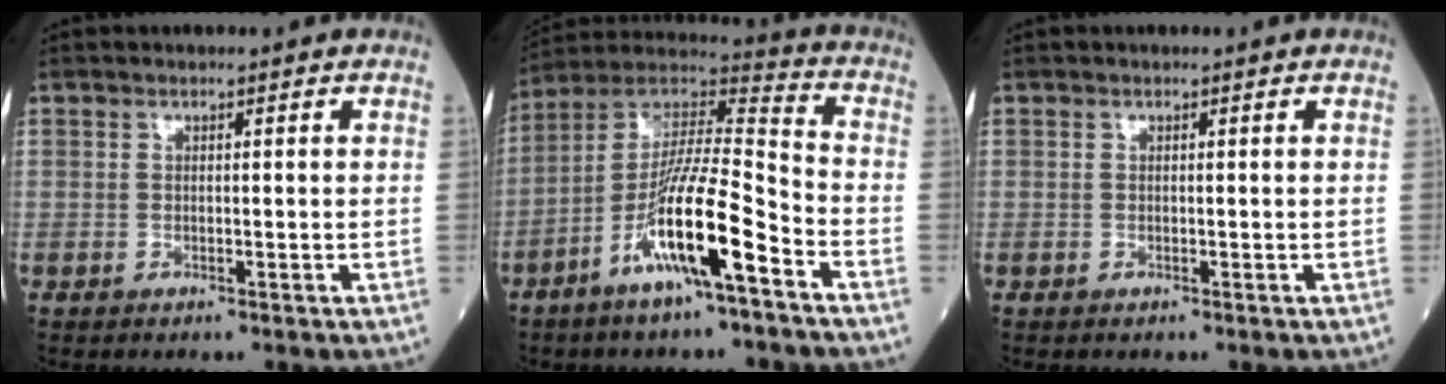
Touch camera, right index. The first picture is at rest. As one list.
[{"total": 15.3, "force": [-7.1, 1.4, 13.5], "torque": [-0.259, -0.004, -0.133]}, {"total": 0.0}]